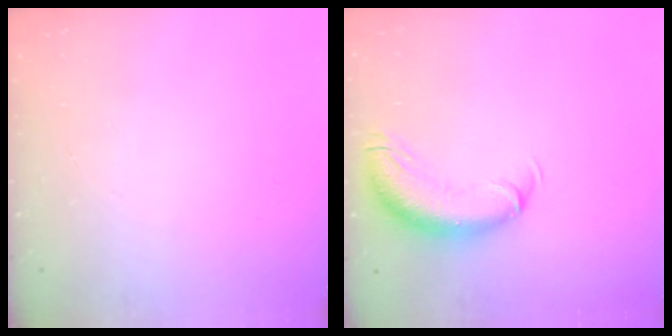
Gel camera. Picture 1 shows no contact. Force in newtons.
{"total": 11.2, "press": 10.8, "slide": 2.9}